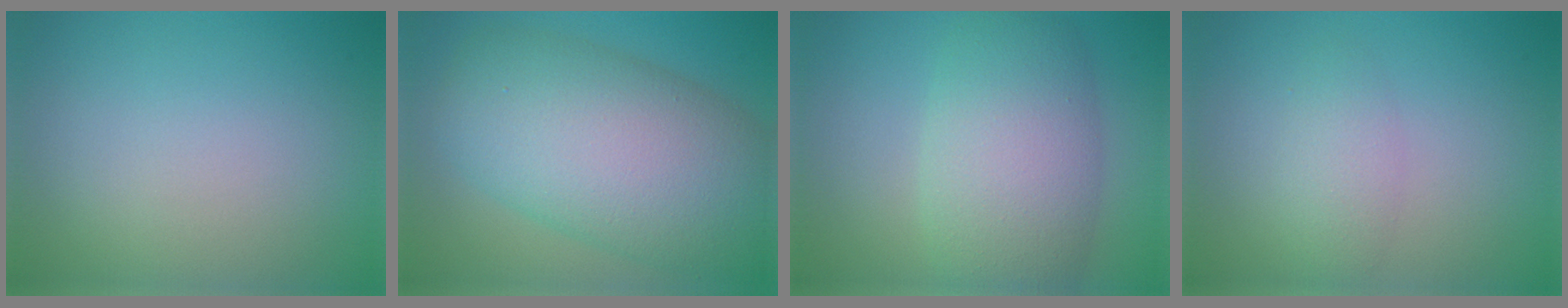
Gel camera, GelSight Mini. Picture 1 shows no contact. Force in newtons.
{"total": 12.3, "press": 12.3, "slide": 0.4}
{"total": 7.5, "press": 7.5, "slide": 0.3}
{"total": 2.1, "press": 2.1, "slide": 0.1}